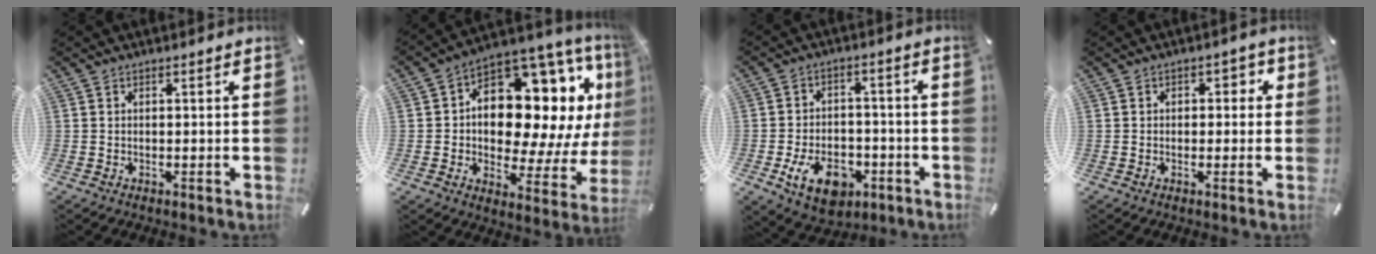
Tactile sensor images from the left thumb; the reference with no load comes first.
{"total": 19.2, "force": [5.1, 12.1, 13.9], "torque": [-0.204, -0.053, 0.084]}
{"total": 12.2, "force": [-5.1, 8.0, 7.6], "torque": [-0.139, 0.022, -0.091]}
{"total": 2.2, "force": [-0.5, 1.9, 1.1], "torque": [-0.015, 0.009, -0.017]}